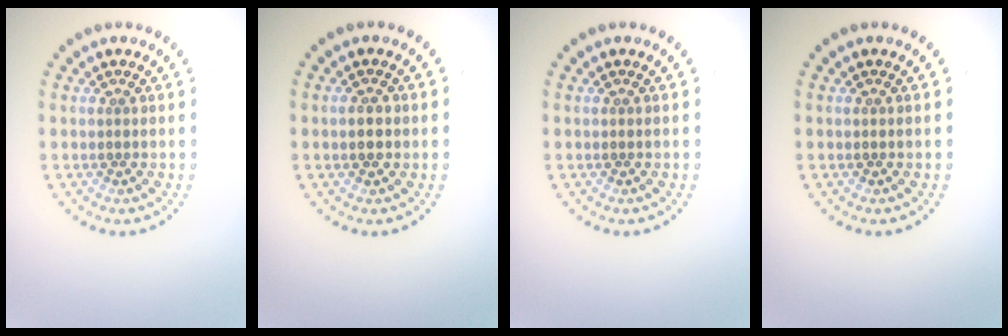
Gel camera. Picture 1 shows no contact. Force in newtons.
{"total": 1.4, "press": 1.4, "slide": 0.2}
{"total": 0.0}
{"total": 0.0}